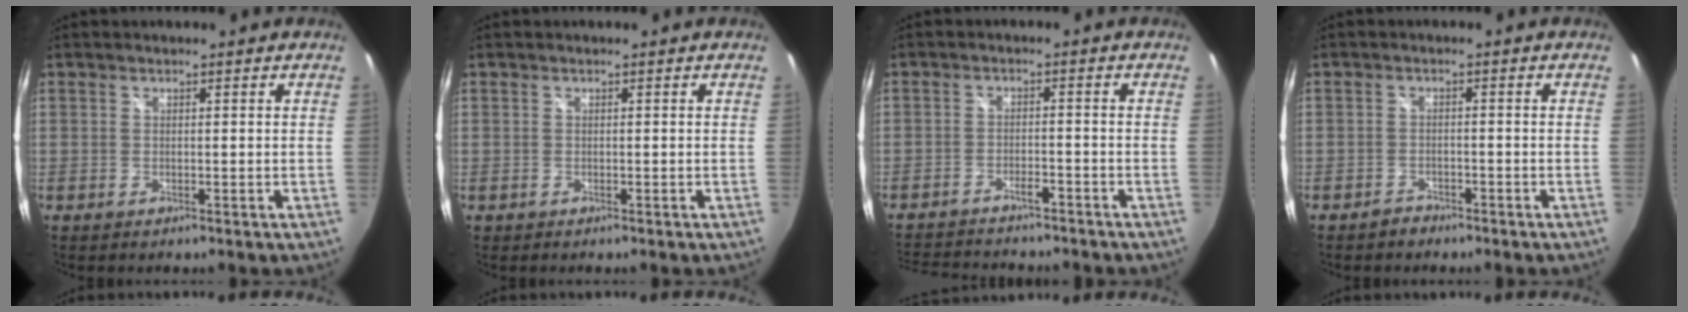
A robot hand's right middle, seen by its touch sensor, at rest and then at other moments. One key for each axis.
{"total": 0.7, "fx": 0.4, "fy": -0.5, "fz": -0.1, "tx": 0.003, "ty": -0.003, "tz": 0.004}
{"total": 11.2, "fx": -10.0, "fy": 2.4, "fz": 4.4, "tx": -0.102, "ty": -0.009, "tz": -0.150}
{"total": 1.4, "fx": -1.4, "fy": 0.4, "fz": -0.1, "tx": 0.000, "ty": 0.003, "tz": -0.023}